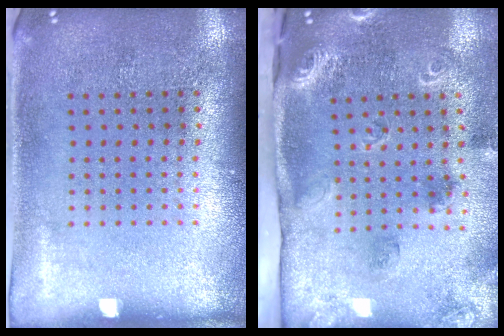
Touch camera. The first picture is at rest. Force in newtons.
{"total": 2.1, "press": 1.8, "slide": 1.1}